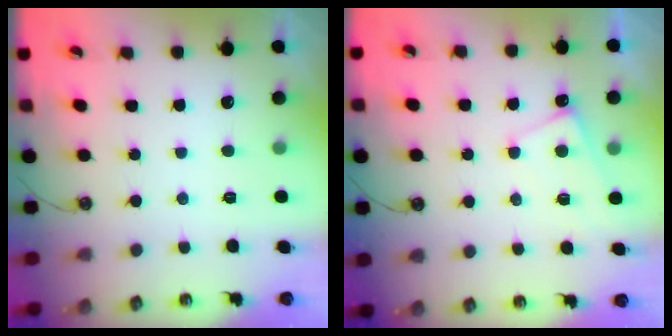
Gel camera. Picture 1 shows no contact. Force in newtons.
{"total": 1.3, "press": 1.2, "slide": 0.4}